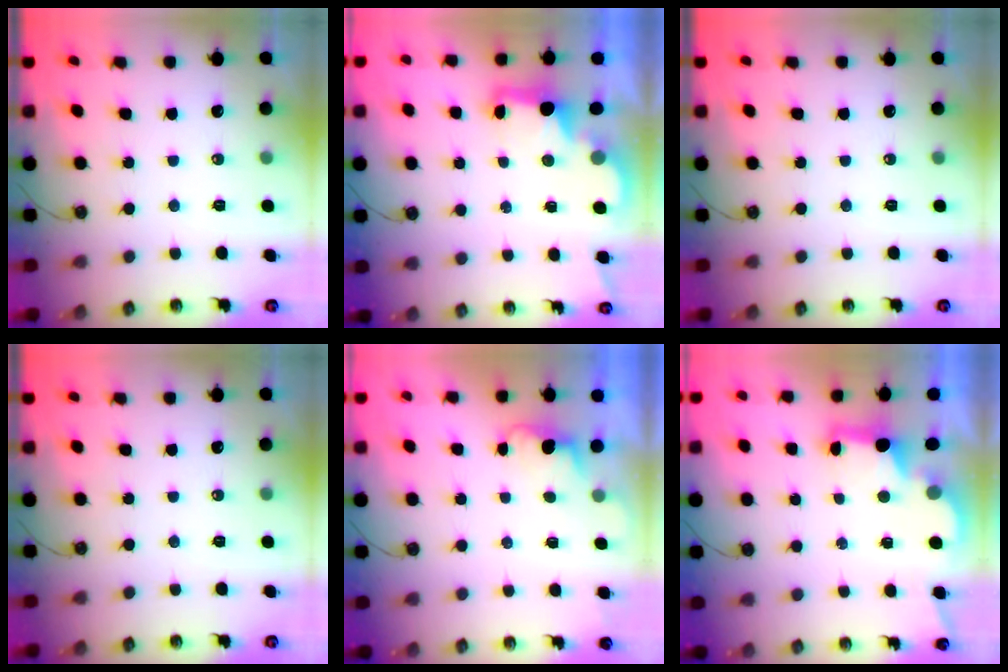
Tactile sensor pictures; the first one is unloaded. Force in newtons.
{"total": 2.9, "press": 2.9, "slide": 0.6}
{"total": 0.0}
{"total": 0.0}
{"total": 1.1, "press": 0.8, "slide": 0.8}
{"total": 2.7, "press": 2.6, "slide": 0.9}